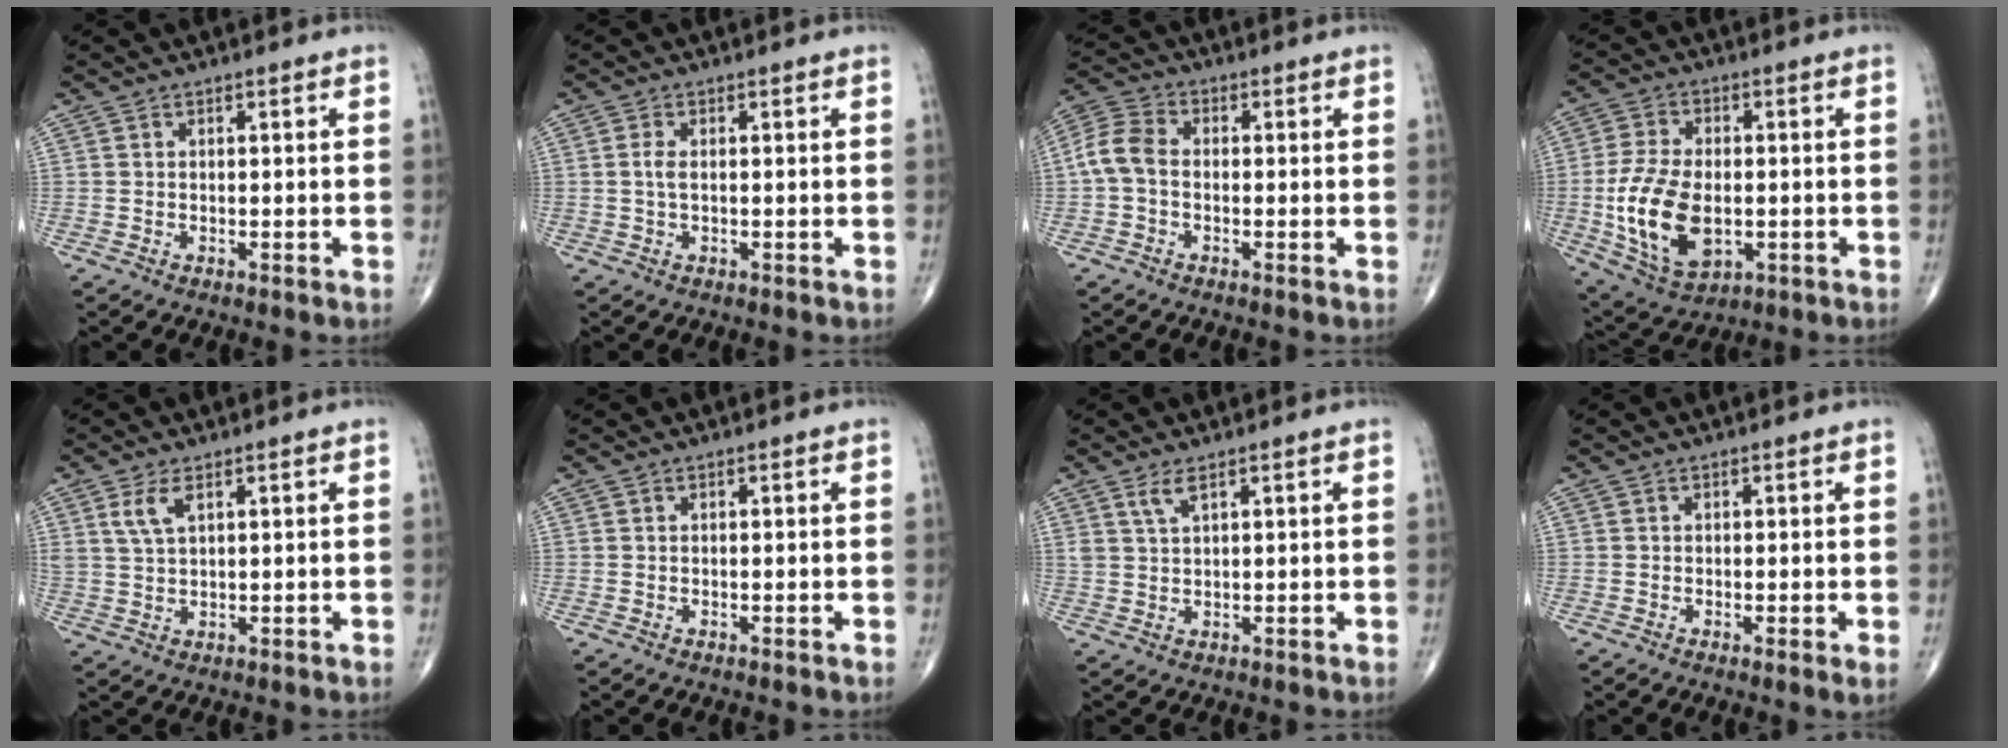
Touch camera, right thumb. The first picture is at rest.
{"total": 1.9, "force": [0.1, 0.8, 1.7], "torque": [-0.042, 0.003, 0.001]}
{"total": 6.4, "force": [-0.6, 4.3, 4.6], "torque": [-0.092, 0.017, -0.025]}
{"total": 15.0, "force": [-2.2, 8.7, 12.1], "torque": [-0.229, -0.005, -0.028]}
{"total": 4.2, "force": [2.0, 1.8, 3.2], "torque": [-0.067, -0.003, 0.047]}
{"total": 0.0}
{"total": 2.8, "force": [1.9, 0.7, 2.0], "torque": [-0.046, -0.008, 0.043]}
{"total": 1.4, "force": [-0.2, 0.1, 1.4], "torque": [-0.032, -0.006, -0.005]}